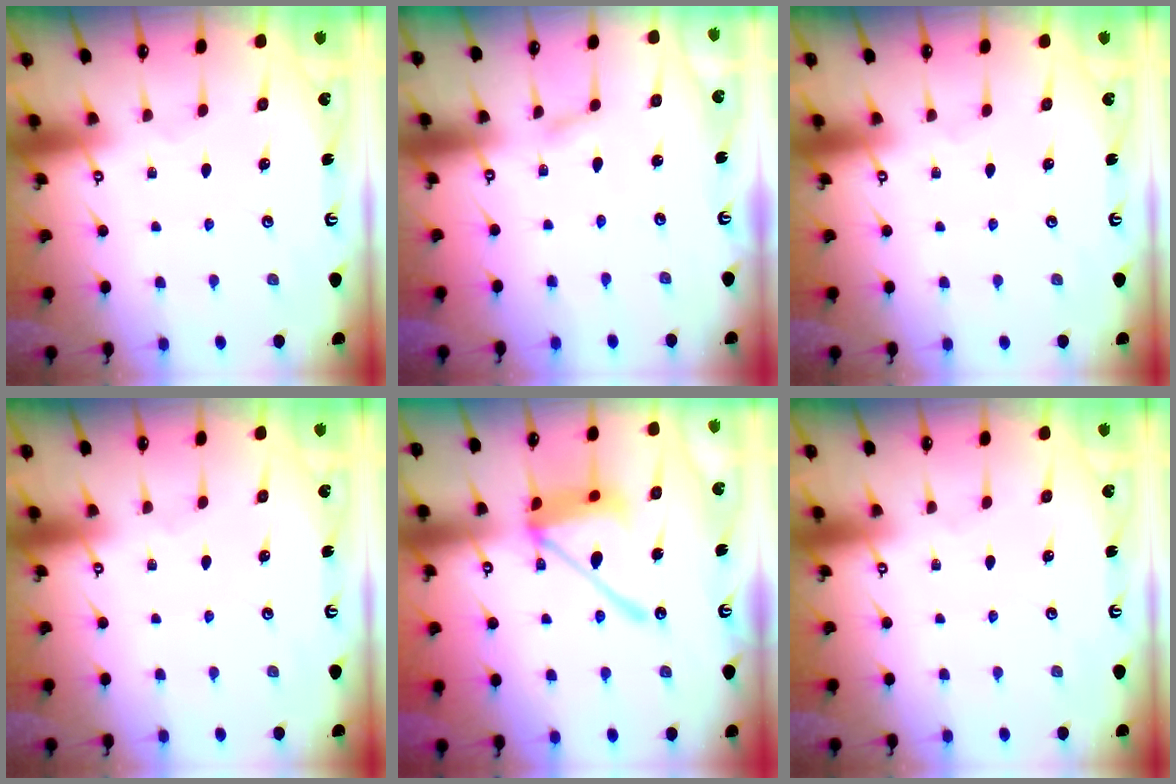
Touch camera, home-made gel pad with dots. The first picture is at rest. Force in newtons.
{"total": 2.3, "press": 2.3, "slide": 0.1}
{"total": 0.0}
{"total": 0.0}
{"total": 14.4, "press": 14.3, "slide": 1.3}
{"total": 0.0}